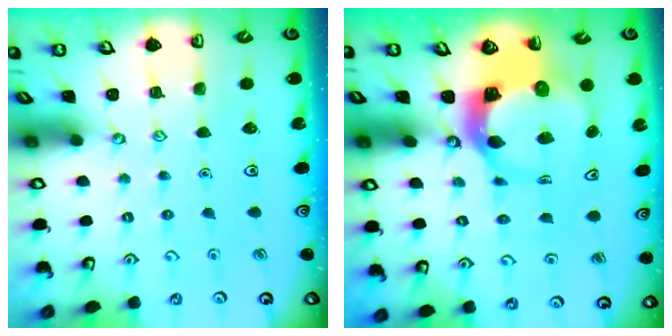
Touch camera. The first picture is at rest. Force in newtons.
{"total": 6.3, "press": 6.3, "slide": 0.6}